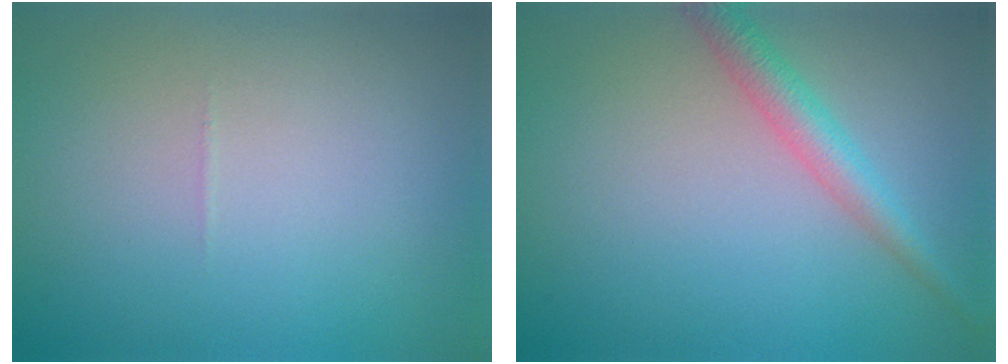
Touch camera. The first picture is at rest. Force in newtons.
{"total": 2.8, "press": 2.8, "slide": 0.1}